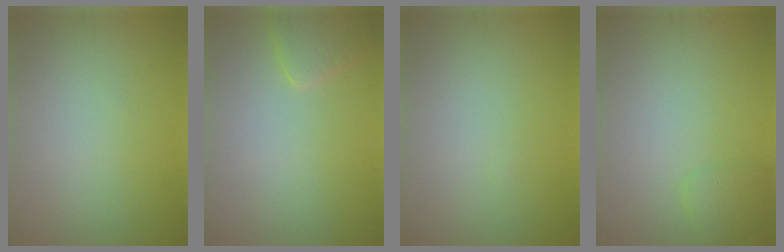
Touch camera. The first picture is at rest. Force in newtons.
{"total": 1.9, "press": 1.9, "slide": 0.1}
{"total": 0.0}
{"total": 1.3, "press": 1.3, "slide": 0.1}